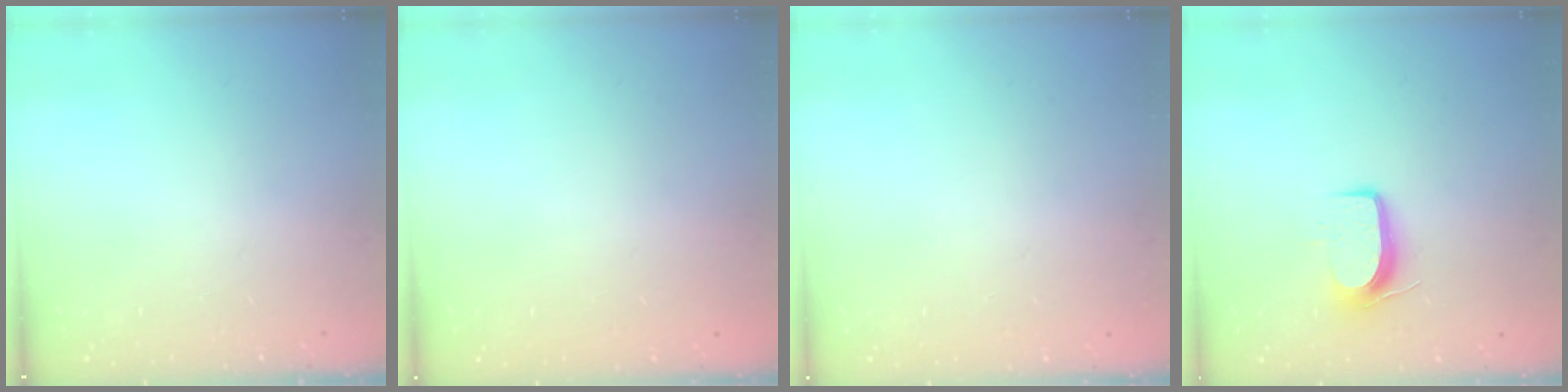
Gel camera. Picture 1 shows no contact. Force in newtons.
{"total": 0.0}
{"total": 0.0}
{"total": 8.0, "press": 8.0, "slide": 0.9}